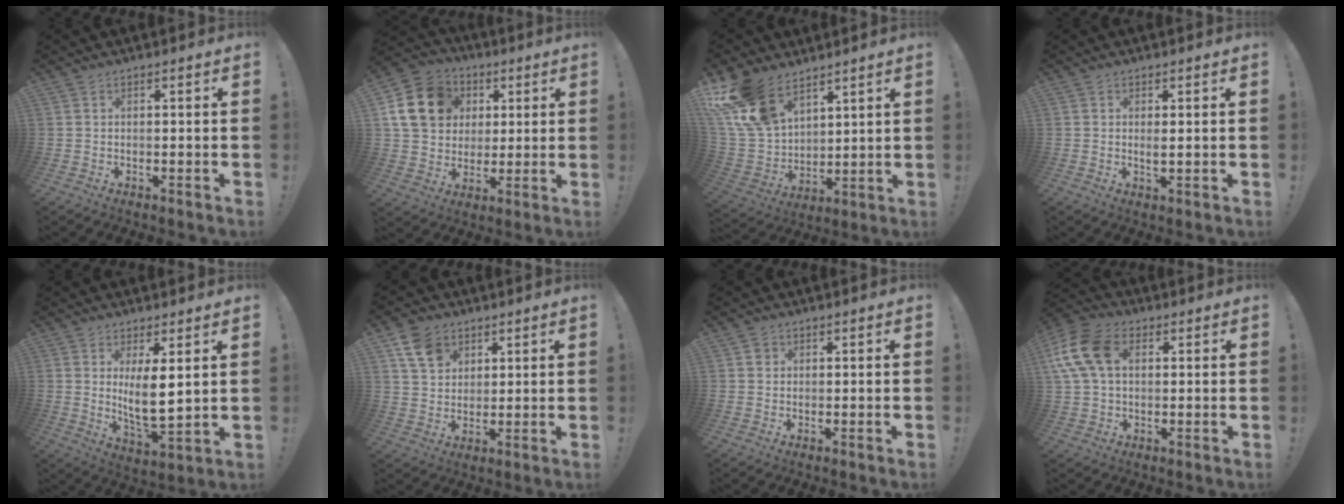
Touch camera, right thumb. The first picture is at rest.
{"total": 17.1, "force": [4.7, 14.1, 8.6], "torque": [-0.133, 0.001, 0.104]}
{"total": 17.0, "force": [11.5, 9.3, 8.4], "torque": [-0.175, -0.067, 0.223]}
{"total": 1.6, "force": [0.7, 0.2, 1.5], "torque": [-0.015, -0.008, 0.010]}
{"total": 9.6, "force": [2.9, 2.9, 8.6], "torque": [-0.145, -0.034, 0.049]}
{"total": 9.4, "force": [5.1, 6.9, 3.8], "torque": [-0.059, -0.019, 0.100]}
{"total": 1.5, "force": [0.5, 1.4, 0.4], "torque": [0.004, -0.003, 0.007]}
{"total": 15.1, "force": [3.5, 10.0, 10.7], "torque": [-0.223, 0.005, 0.070]}